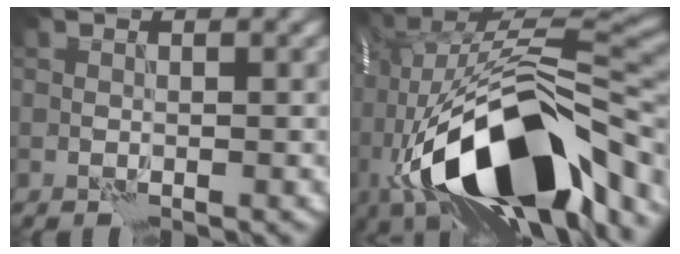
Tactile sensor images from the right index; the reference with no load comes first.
{"total": 17.1, "force": [-4.8, 7.0, 14.9], "torque": [-0.263, -0.004, -0.069]}